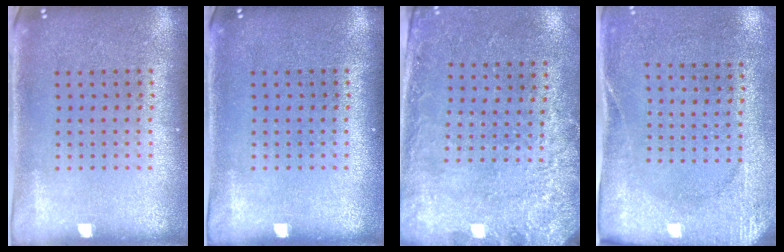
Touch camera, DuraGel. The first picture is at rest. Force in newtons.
{"total": 0.0}
{"total": 2.8, "press": 1.9, "slide": 2.0}
{"total": 2.6, "press": 2.1, "slide": 1.6}